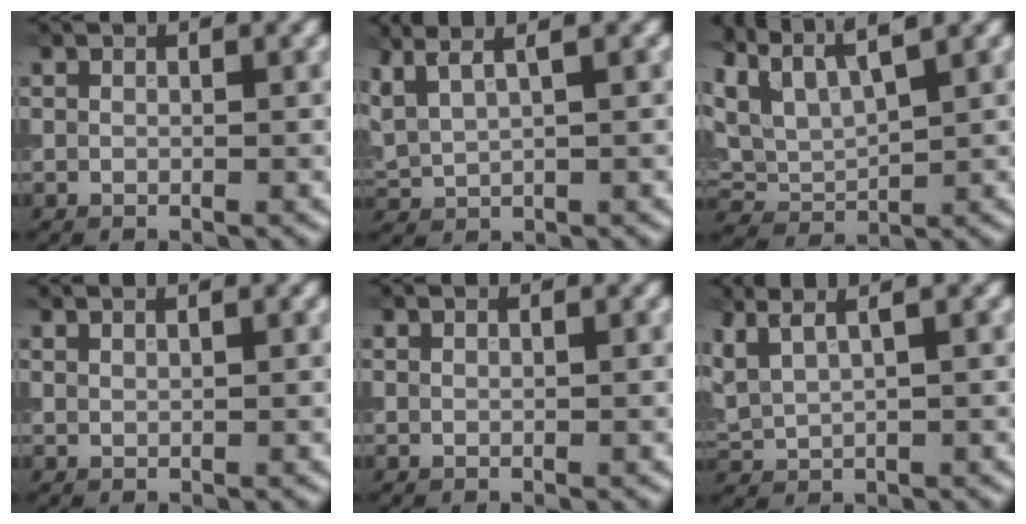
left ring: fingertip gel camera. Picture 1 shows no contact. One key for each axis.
{"total": 4.2, "fx": 3.0, "fy": 1.1, "fz": 2.8, "tx": -0.072, "ty": 0.020, "tz": 0.051}
{"total": 5.2, "fx": 3.5, "fy": 1.8, "fz": 3.4, "tx": -0.088, "ty": 0.012, "tz": 0.066}
{"total": 0.7, "fx": 0.7, "fy": 0.0, "fz": 0.3, "tx": -0.007, "ty": 0.000, "tz": 0.009}
{"total": 0.0}
{"total": 3.6, "fx": 2.5, "fy": 0.9, "fz": 2.5, "tx": -0.064, "ty": 0.015, "tz": 0.049}